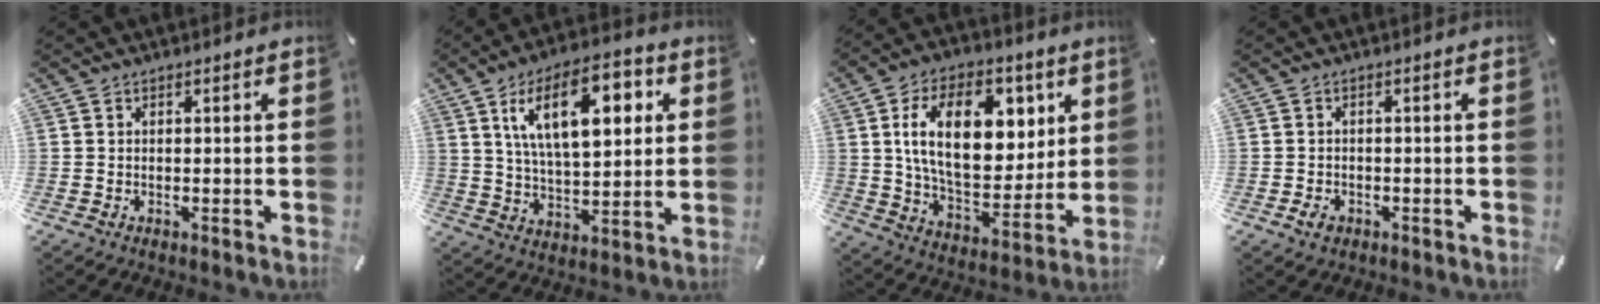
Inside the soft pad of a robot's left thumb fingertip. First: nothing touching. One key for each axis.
{"total": 18.2, "fx": 7.1, "fy": 8.9, "fz": 14.2, "tx": -0.246, "ty": -0.005, "tz": 0.113}
{"total": 21.0, "fx": 6.7, "fy": 12.9, "fz": 15.2, "tx": -0.253, "ty": -0.005, "tz": 0.116}
{"total": 2.1, "fx": -1.1, "fy": 1.5, "fz": 0.9, "tx": -0.023, "ty": 0.005, "tz": -0.023}